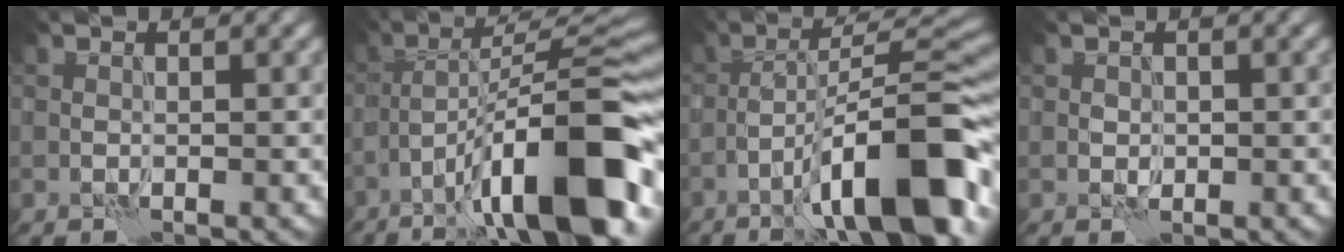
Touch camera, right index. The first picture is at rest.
{"total": 14.4, "force": [-7.2, 3.2, 12.1], "torque": [-0.182, 0.020, -0.114]}
{"total": 12.7, "force": [-6.4, 2.5, 10.7], "torque": [-0.155, 0.026, -0.102]}
{"total": 0.9, "force": [-0.1, 0.8, 0.4], "torque": [-0.007, -0.002, -0.002]}